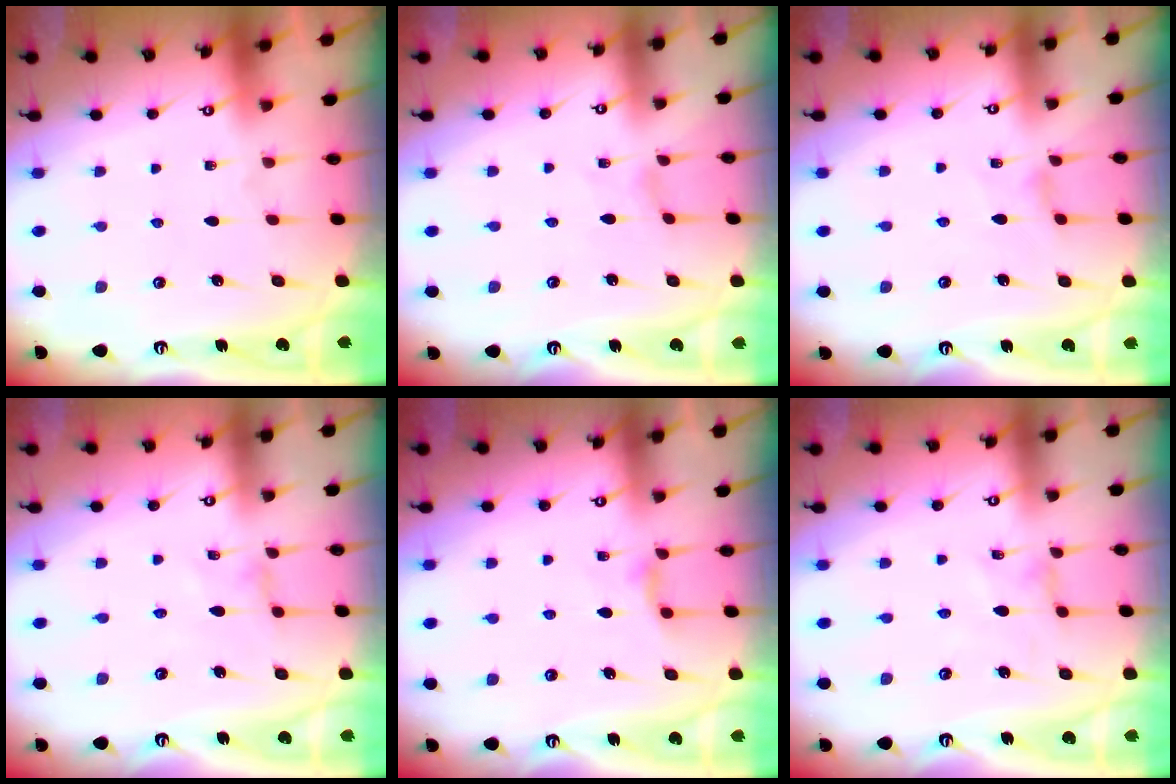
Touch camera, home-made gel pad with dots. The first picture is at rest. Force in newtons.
{"total": 0.7, "press": 0.6, "slide": 0.2}
{"total": 2.2, "press": 2.2, "slide": 0.3}
{"total": 0.0}
{"total": 5.7, "press": 5.7, "slide": 0.6}
{"total": 0.0}